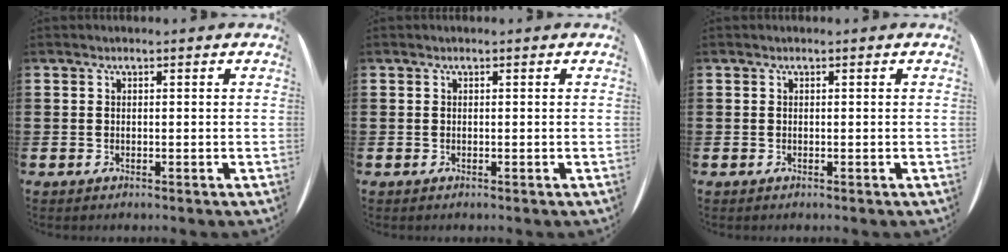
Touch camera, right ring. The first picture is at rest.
{"total": 0.0}
{"total": 0.0}